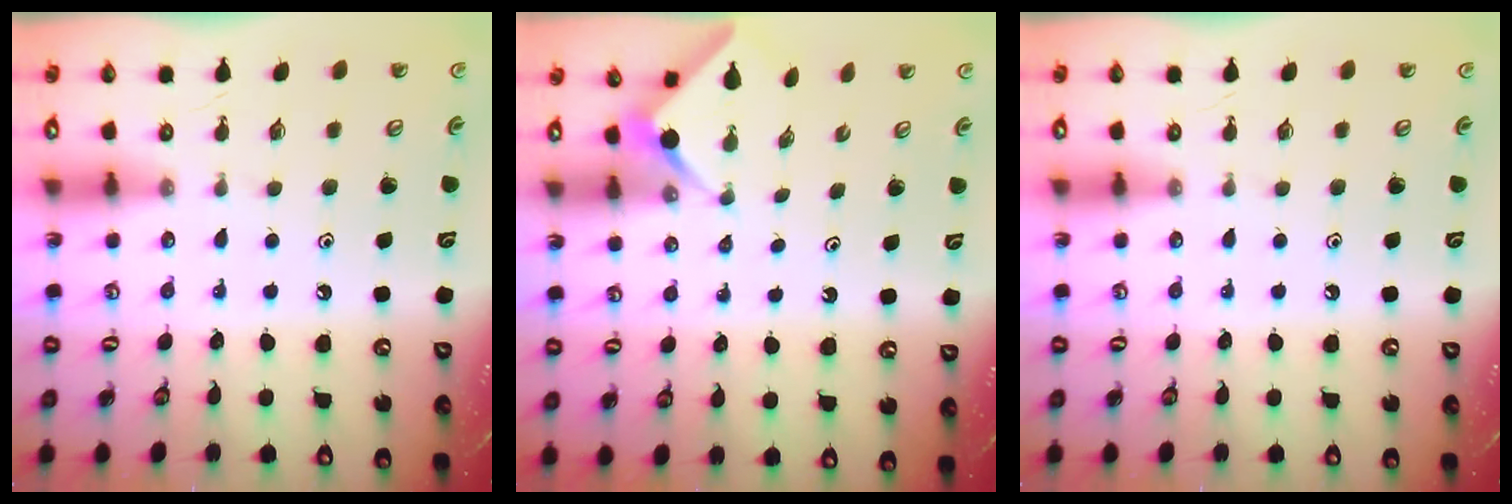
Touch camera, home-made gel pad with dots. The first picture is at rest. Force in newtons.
{"total": 3.7, "press": 3.6, "slide": 0.5}
{"total": 0.0}